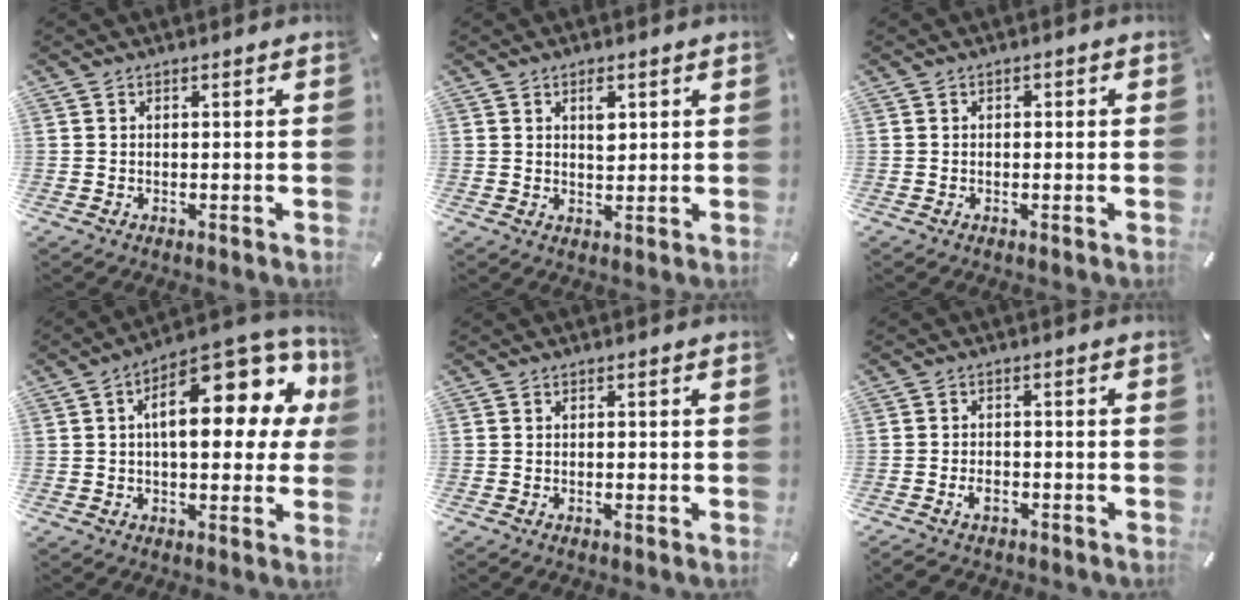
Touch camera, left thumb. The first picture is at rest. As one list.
[{"total": 3.3, "force": [1.4, 2.0, 2.2], "torque": [-0.018, -0.009, 0.016]}, {"total": 0.7, "force": [-0.2, 0.6, 0.4], "torque": [-0.007, 0.003, -0.005]}, {"total": 19.9, "force": [6.2, 9.4, 16.3], "torque": [-0.221, -0.044, 0.098]}, {"total": 0.9, "force": [-0.4, 0.4, 0.7], "torque": [-0.014, -0.002, -0.007]}, {"total": 3.6, "force": [-2.1, 2.2, 1.9], "torque": [-0.038, 0.008, -0.041]}]